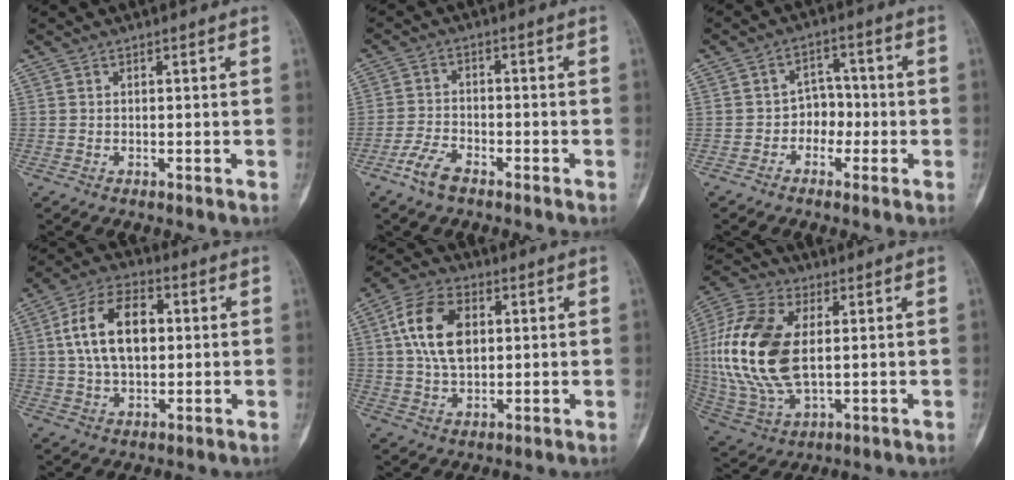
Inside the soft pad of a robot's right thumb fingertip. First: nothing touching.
{"total": 5.0, "force": [-3.5, 2.2, 2.8], "torque": [-0.061, 0.016, -0.070]}
{"total": 5.0, "force": [-1.5, 4.1, 2.5], "torque": [0.001, 0.024, -0.037]}
{"total": 13.8, "force": [2.1, 8.3, 10.8], "torque": [-0.177, 0.014, 0.033]}
{"total": 12.2, "force": [2.5, 7.7, 9.2], "torque": [-0.164, 0.006, 0.042]}
{"total": 21.1, "force": [2.0, 12.0, 17.2], "torque": [-0.370, -0.006, 0.041]}